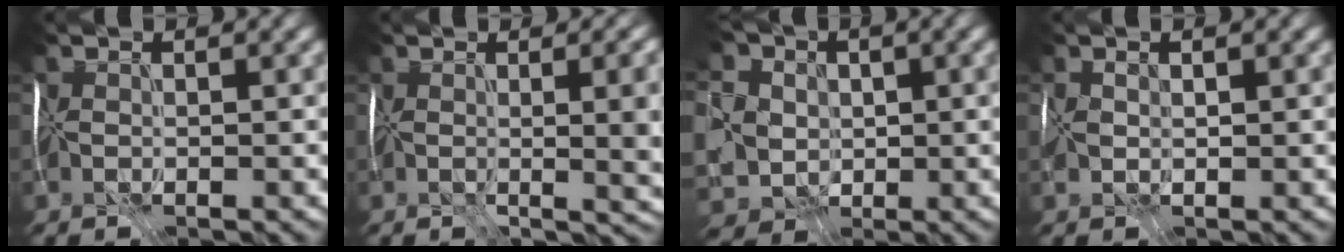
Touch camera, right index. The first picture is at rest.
{"total": 8.6, "force": [0.1, 3.1, 8.0], "torque": [-0.098, -0.023, 0.028]}
{"total": 8.4, "force": [1.8, 7.0, 4.2], "torque": [-0.086, 0.023, -0.008]}
{"total": 1.7, "force": [0.2, 0.9, 1.5], "torque": [-0.041, 0.001, 0.008]}